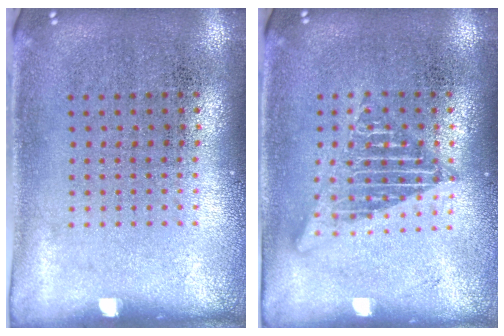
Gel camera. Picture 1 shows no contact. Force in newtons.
{"total": 1.7, "press": 1.7, "slide": 0.2}